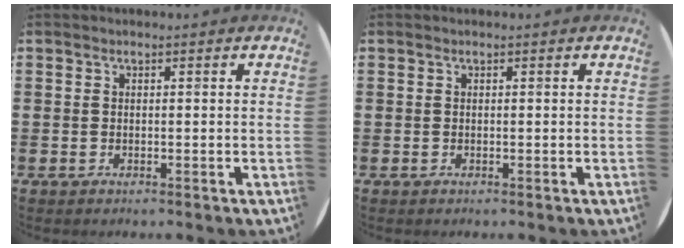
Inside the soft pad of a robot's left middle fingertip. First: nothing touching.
{"total": 0.0}